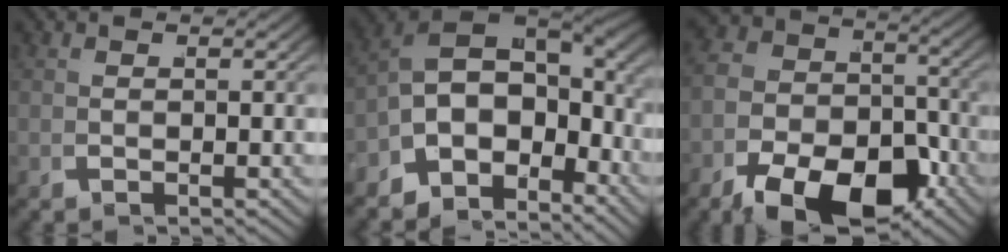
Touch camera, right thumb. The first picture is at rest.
{"total": 12.9, "force": [-1.0, 9.1, 9.1], "torque": [-0.176, -0.028, -0.015]}
{"total": 11.8, "force": [-4.9, 7.7, 7.5], "torque": [-0.108, -0.044, -0.074]}